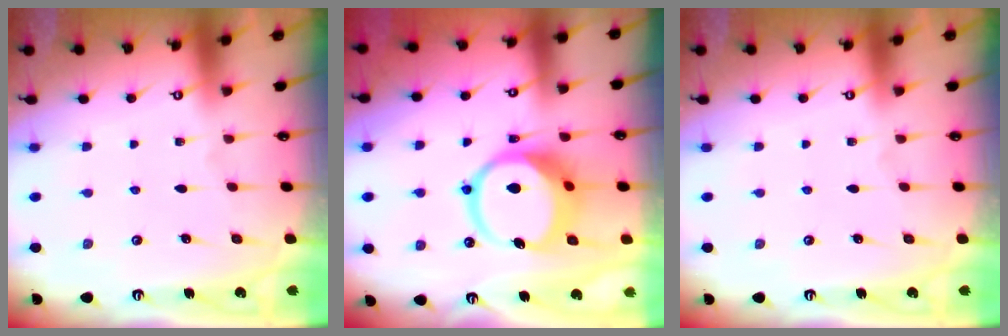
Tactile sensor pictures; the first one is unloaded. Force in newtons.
{"total": 12.2, "press": 12.1, "slide": 1.6}
{"total": 0.0}